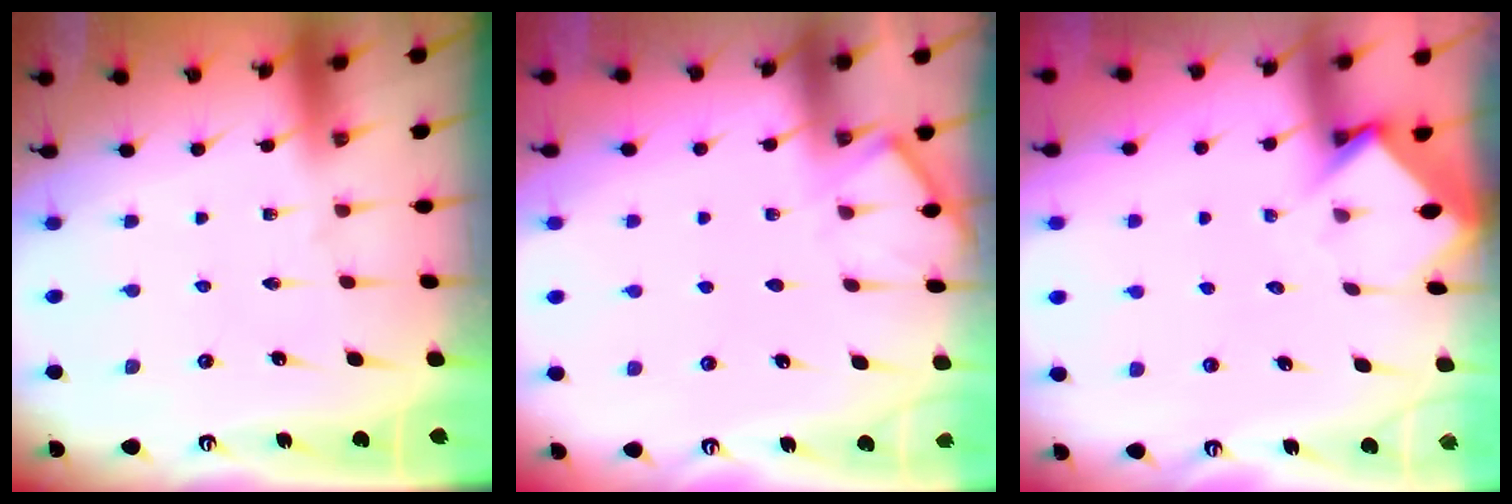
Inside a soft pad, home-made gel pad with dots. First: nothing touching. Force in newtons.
{"total": 4.7, "press": 4.7, "slide": 0.6}
{"total": 3.7, "press": 3.7, "slide": 0.2}